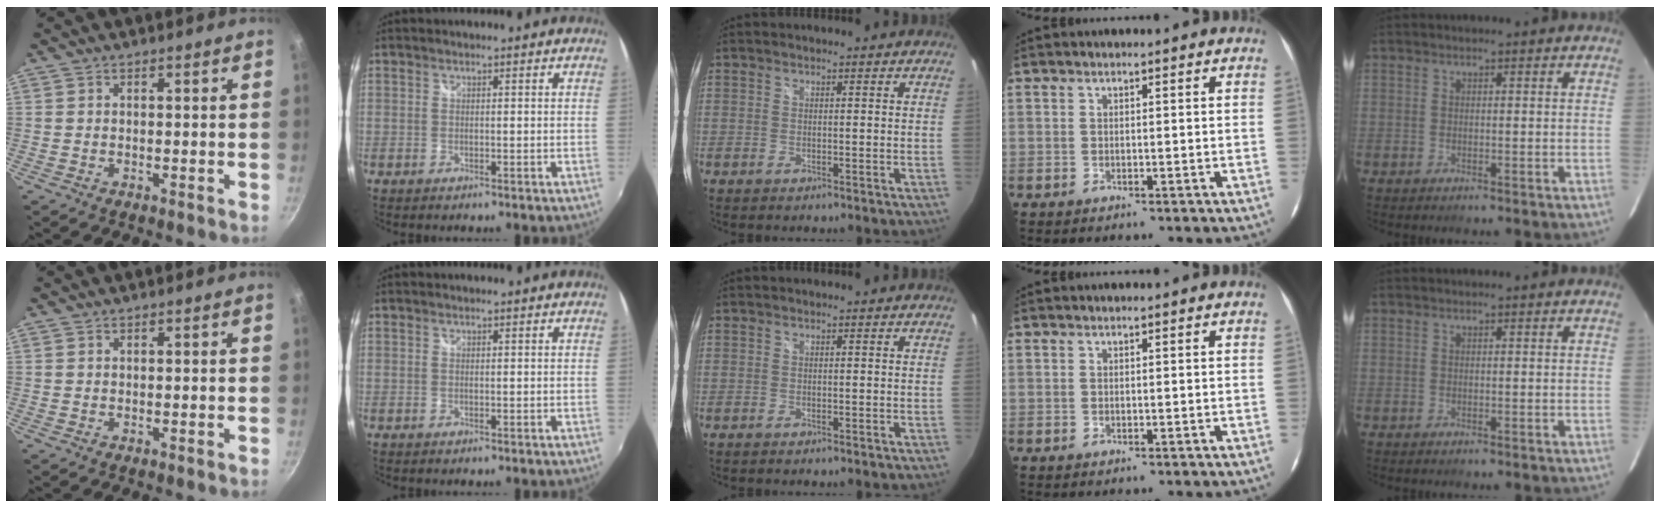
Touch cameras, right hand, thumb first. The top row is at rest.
{}